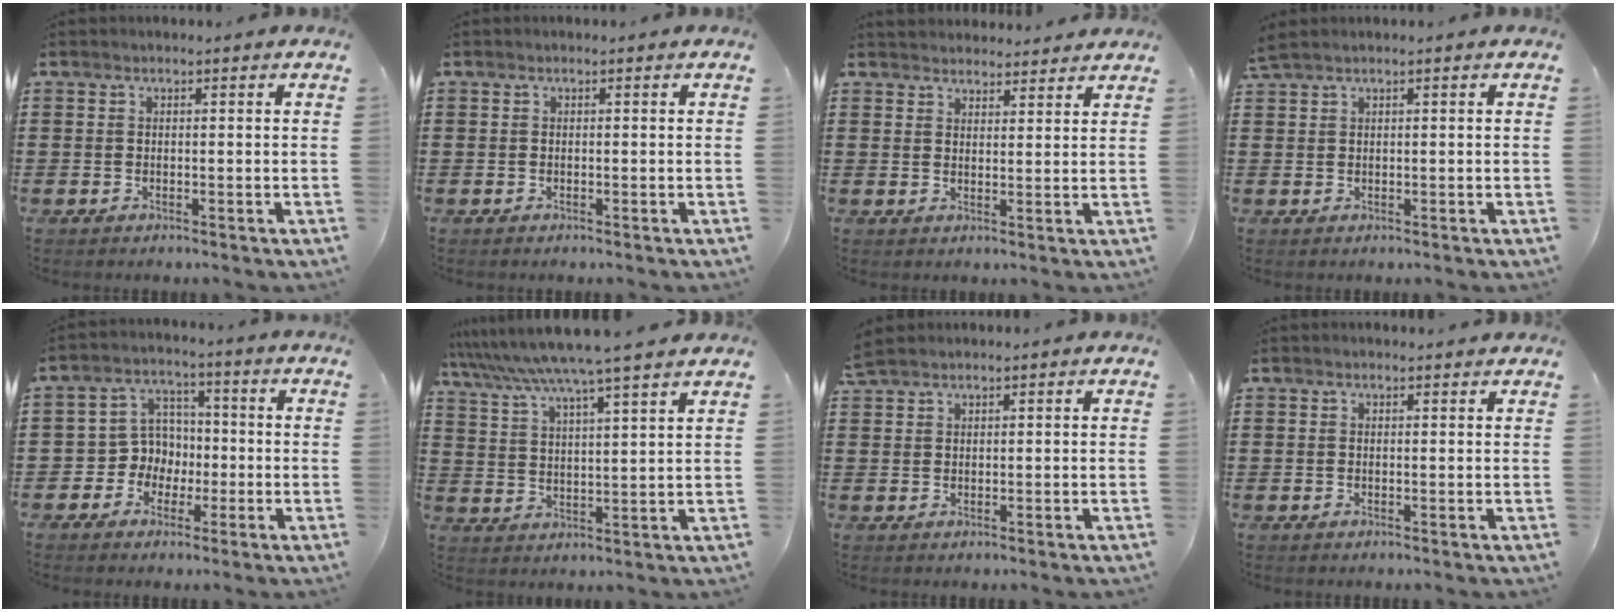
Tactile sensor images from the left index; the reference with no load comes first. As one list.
[{"total": 0.0}, {"total": 2.8, "force": [2.7, 0.4, -0.4], "torque": [-0.001, -0.007, 0.052]}, {"total": 1.0, "force": [0.8, -0.1, 0.6], "torque": [-0.013, 0.000, 0.016]}, {"total": 5.5, "force": [-1.2, 5.2, 1.1], "torque": [-0.049, 0.009, -0.030]}, {"total": 7.0, "force": [6.2, -1.4, 2.9], "torque": [-0.081, -0.040, 0.101]}, {"total": 1.7, "force": [1.6, 0.3, 0.4], "torque": [-0.013, 0.002, 0.032]}, {"total": 0.6, "force": [0.6, 0.0, 0.1], "torque": [-0.004, -0.001, 0.012]}]